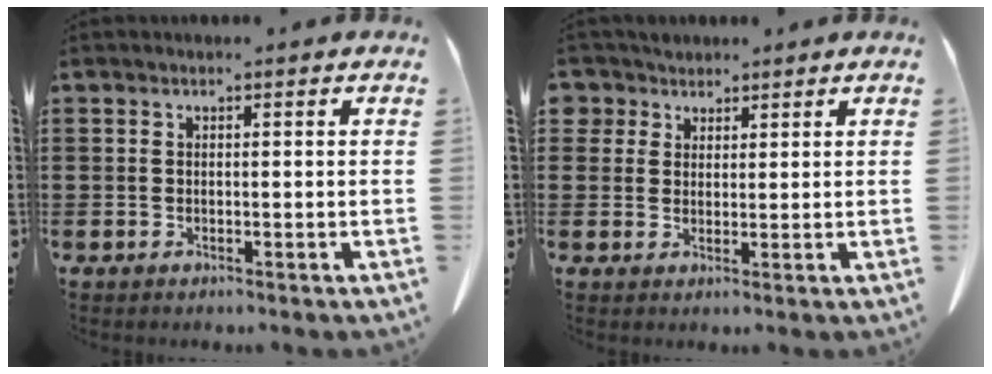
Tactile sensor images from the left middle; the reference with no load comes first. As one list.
[{"total": 3.2, "force": [2.2, 2.4, 0.2], "torque": [-0.019, 0.011, 0.041]}]